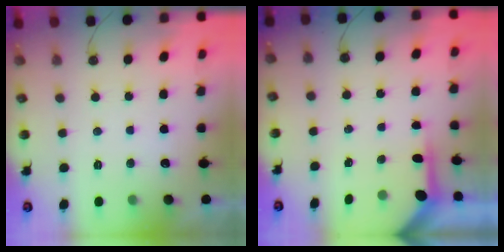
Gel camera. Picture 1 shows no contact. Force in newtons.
{"total": 3.9, "press": 3.9, "slide": 0.3}